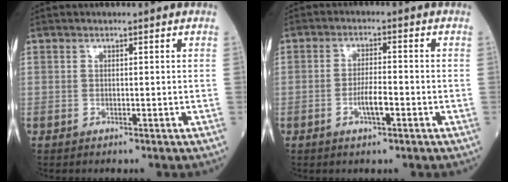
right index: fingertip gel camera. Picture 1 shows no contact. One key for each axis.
{"total": 4.0, "fx": -1.5, "fy": 0.7, "fz": 3.6, "tx": -0.063, "ty": 0.002, "tz": -0.026}